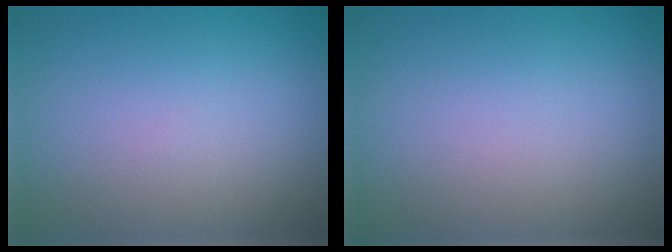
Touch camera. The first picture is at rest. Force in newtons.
{"total": 0.0}